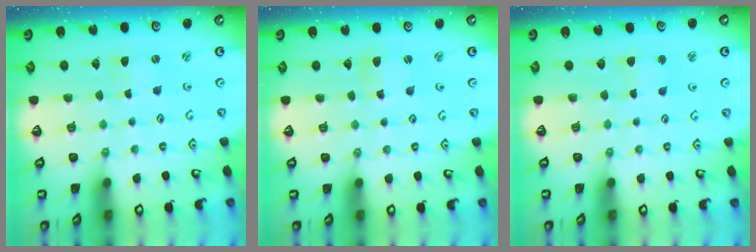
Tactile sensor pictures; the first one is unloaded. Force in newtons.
{"total": 2.1, "press": 2.1, "slide": 0.2}
{"total": 2.5, "press": 2.4, "slide": 0.3}